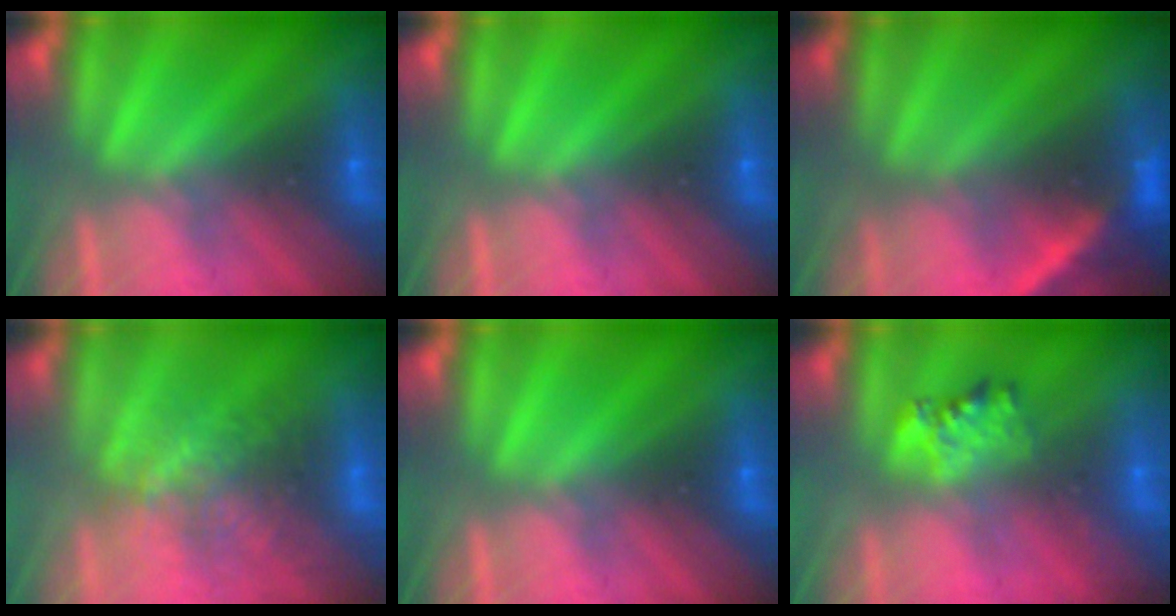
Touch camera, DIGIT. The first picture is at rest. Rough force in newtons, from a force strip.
{"total": 0.0}
{"total": 2.2}
{"total": 3.2}
{"total": 0.0}
{"total": 2.3}